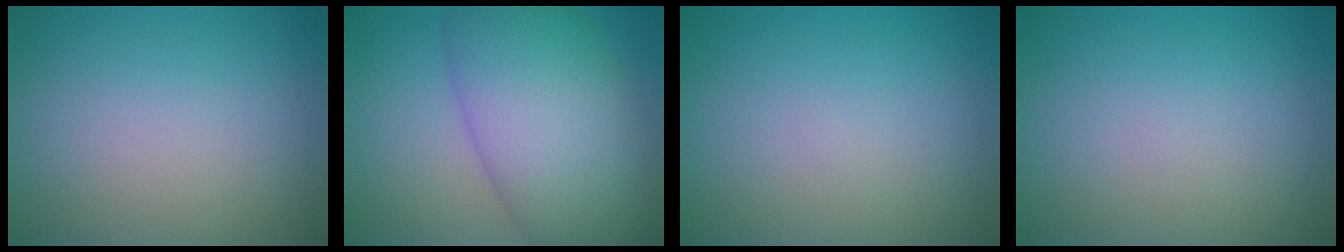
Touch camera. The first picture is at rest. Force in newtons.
{"total": 11.0, "press": 11.0, "slide": 0.3}
{"total": 0.0}
{"total": 0.0}